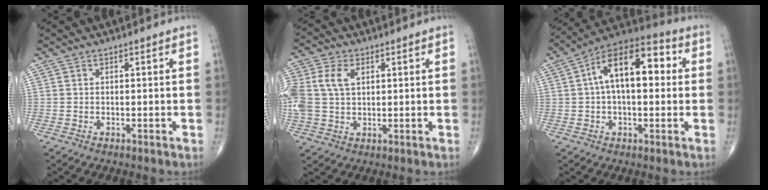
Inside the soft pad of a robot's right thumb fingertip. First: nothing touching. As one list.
[{"total": 11.6, "force": [2.7, 7.9, 8.1], "torque": [-0.211, 0.008, 0.052]}, {"total": 15.5, "force": [2.5, 8.0, 13.0], "torque": [-0.195, 0.039, 0.031]}]